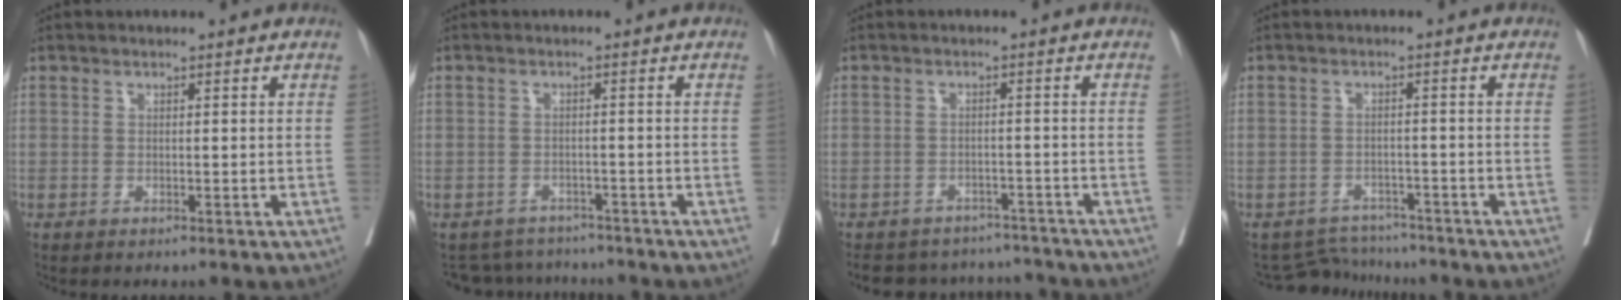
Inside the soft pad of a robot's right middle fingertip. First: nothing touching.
{"total": 5.1, "force": [-4.9, 1.5, -0.6], "torque": [0.007, 0.011, -0.068]}
{"total": 9.9, "force": [-9.2, 3.6, 1.0], "torque": [-0.015, 0.015, -0.112]}
{"total": 4.8, "force": [-4.5, 1.0, -1.2], "torque": [0.014, 0.005, -0.069]}